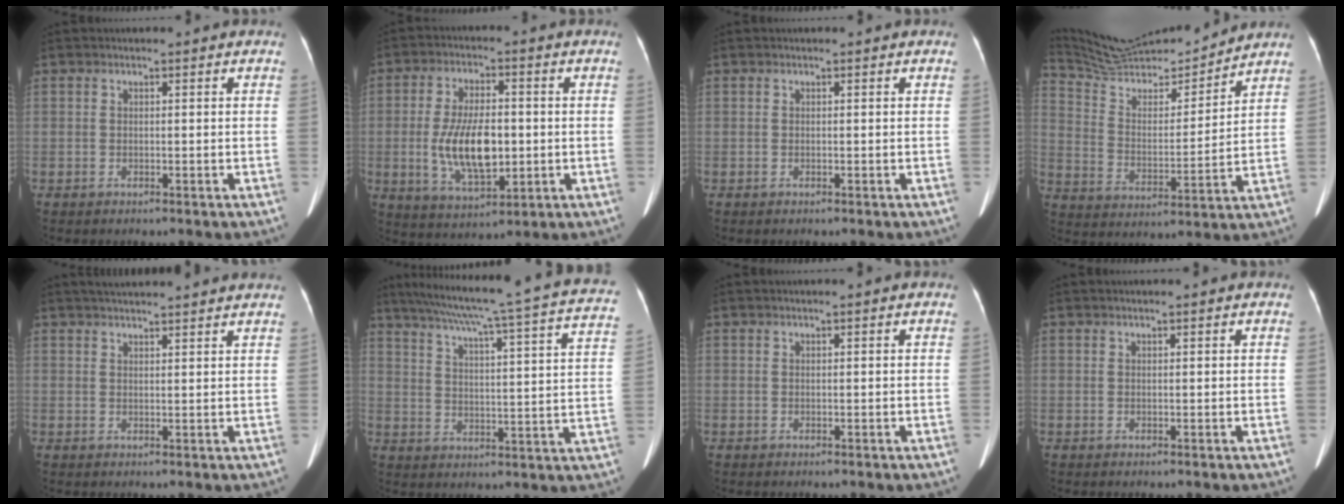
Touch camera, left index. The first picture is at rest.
{"total": 10.8, "force": [-1.3, 4.5, 9.7], "torque": [-0.199, -0.010, -0.016]}
{"total": 0.0}
{"total": 17.0, "force": [16.2, 1.8, 4.8], "torque": [-0.098, -0.006, 0.277]}
{"total": 10.0, "force": [9.2, 0.1, 3.9], "torque": [-0.059, 0.030, 0.115]}
{"total": 25.7, "force": [20.7, 0.9, 15.2], "torque": [-0.238, -0.018, 0.258]}
{"total": 0.0}
{"total": 0.8, "force": [0.7, 0.1, 0.4], "torque": [-0.007, 0.012, 0.011]}